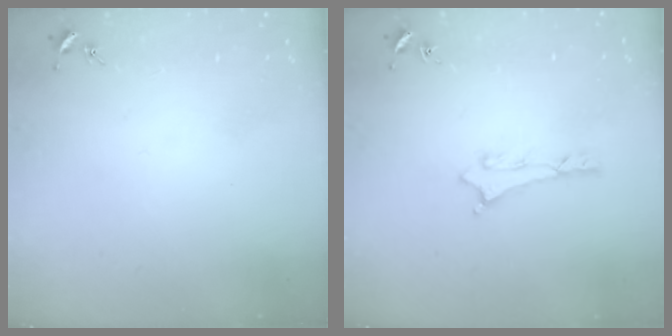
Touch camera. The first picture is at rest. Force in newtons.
{"total": 0.8, "press": 0.8, "slide": 0.2}